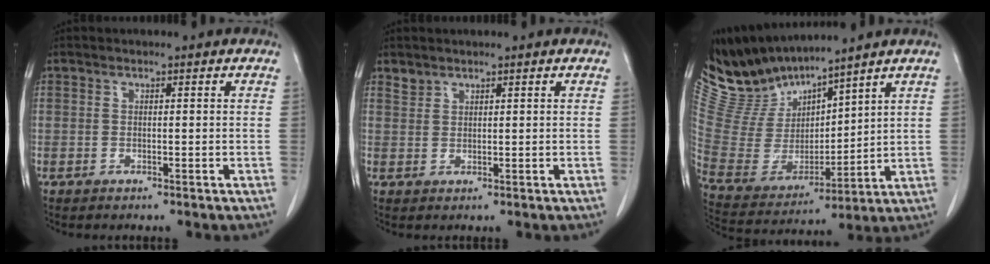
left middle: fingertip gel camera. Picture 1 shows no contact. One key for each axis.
{"total": 1.4, "fx": 1.3, "fy": 0.5, "fz": -0.1, "tx": 0.004, "ty": 0.003, "tz": 0.026}
{"total": 11.1, "fx": 10.9, "fy": 0.9, "fz": 1.7, "tx": -0.065, "ty": -0.002, "tz": 0.243}